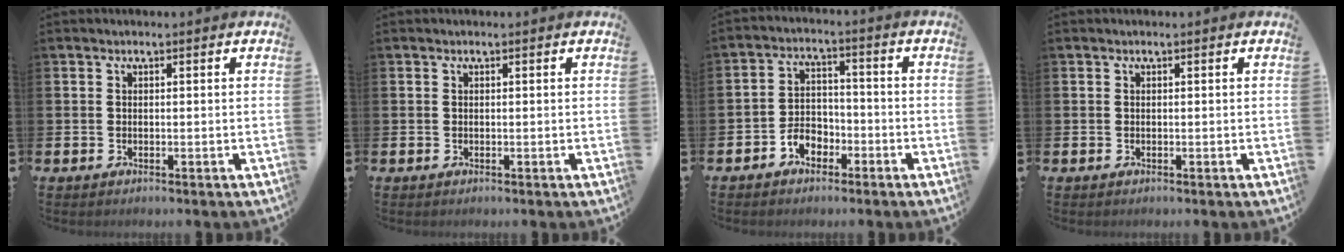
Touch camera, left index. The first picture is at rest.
{"total": 0.0}
{"total": 4.0, "force": [-2.6, 2.7, 1.5], "torque": [-0.033, 0.009, -0.054]}
{"total": 0.0}